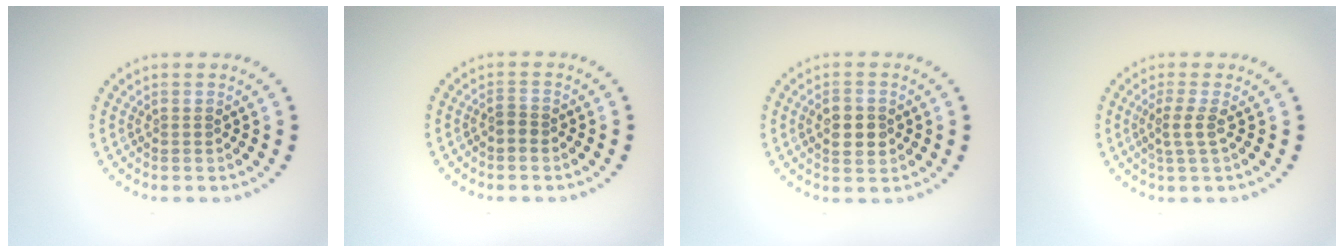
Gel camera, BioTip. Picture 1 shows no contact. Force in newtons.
{"total": 0.8, "press": 0.6, "slide": 0.6}
{"total": 2.8, "press": 2.8, "slide": 0.0}
{"total": 1.9, "press": 1.4, "slide": 1.2}